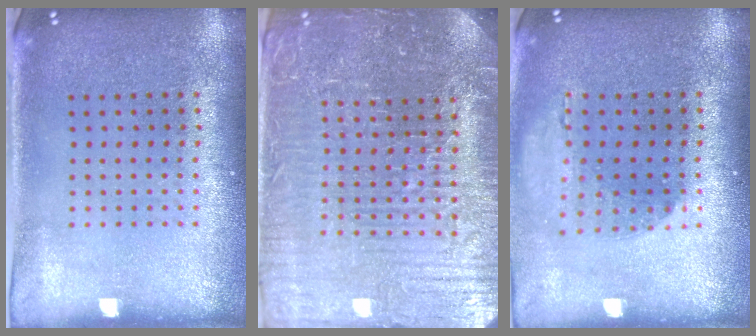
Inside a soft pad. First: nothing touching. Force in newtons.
{"total": 5.3, "press": 4.9, "slide": 1.9}
{"total": 1.2, "press": 1.2, "slide": 0.0}